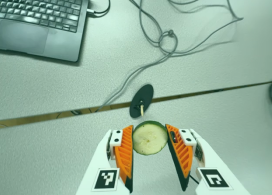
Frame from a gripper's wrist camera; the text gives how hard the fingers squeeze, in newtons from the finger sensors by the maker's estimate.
{"total": 9.4, "left": 10.2, "right": 8.5}